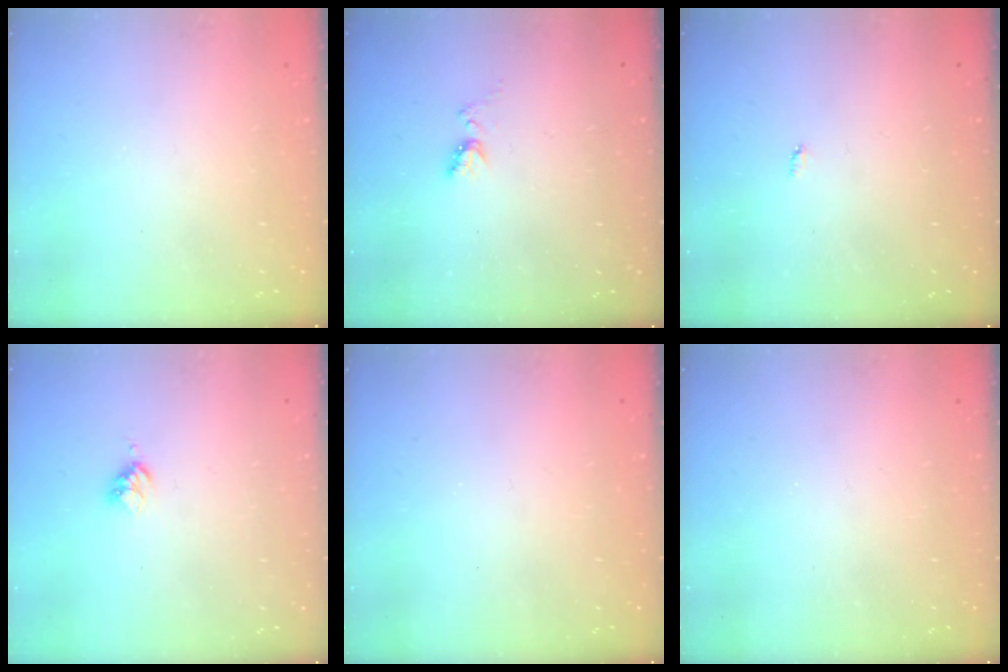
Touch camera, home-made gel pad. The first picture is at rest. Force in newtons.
{"total": 4.4, "press": 4.4, "slide": 0.6}
{"total": 2.1, "press": 2.1, "slide": 0.4}
{"total": 3.0, "press": 2.9, "slide": 0.4}
{"total": 0.0}
{"total": 0.0}